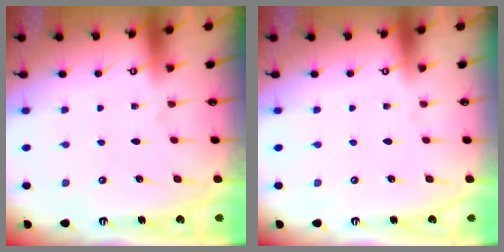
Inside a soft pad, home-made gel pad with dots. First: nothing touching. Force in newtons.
{"total": 0.0}